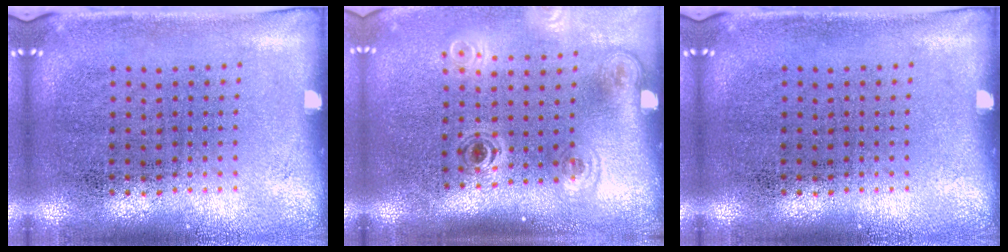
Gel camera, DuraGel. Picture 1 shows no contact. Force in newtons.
{"total": 1.8, "press": 1.2, "slide": 1.4}
{"total": 0.0}